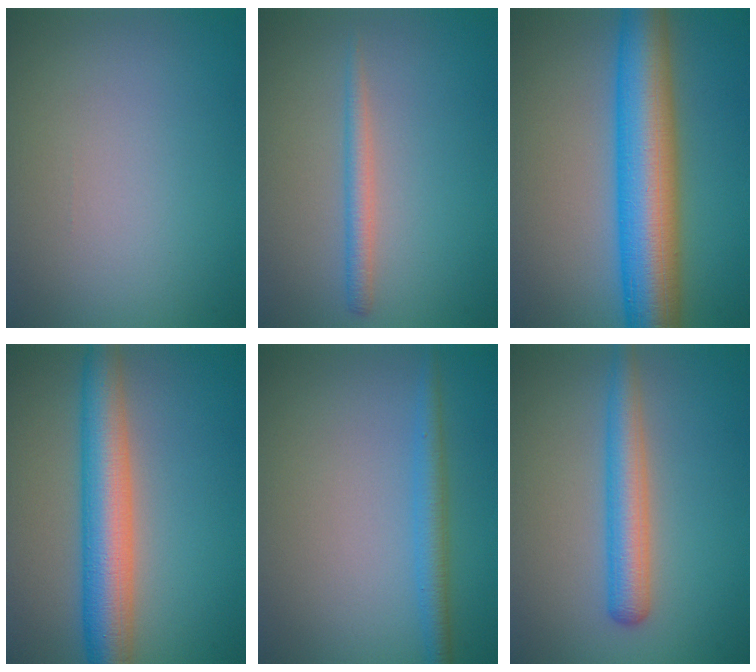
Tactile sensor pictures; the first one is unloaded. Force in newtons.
{"total": 1.8, "press": 1.8, "slide": 0.1}
{"total": 10.3, "press": 10.3, "slide": 0.1}
{"total": 6.8, "press": 6.8, "slide": 0.2}
{"total": 2.4, "press": 2.4, "slide": 0.2}
{"total": 3.9, "press": 3.9, "slide": 0.1}